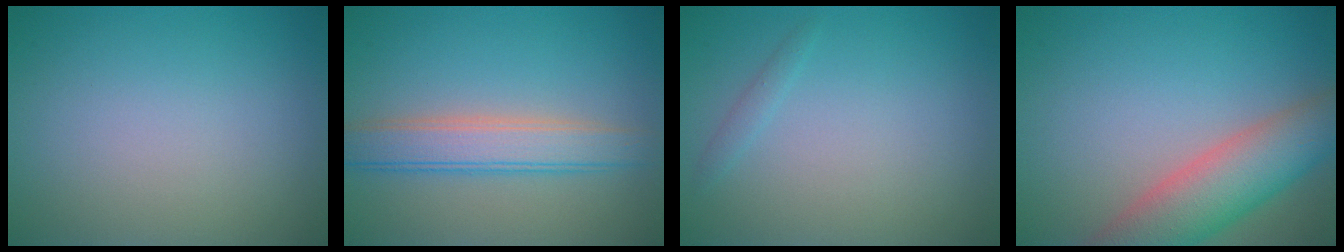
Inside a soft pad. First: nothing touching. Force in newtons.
{"total": 3.6, "press": 3.6, "slide": 0.1}
{"total": 0.8, "press": 0.8, "slide": 0.1}
{"total": 7.1, "press": 7.0, "slide": 0.7}